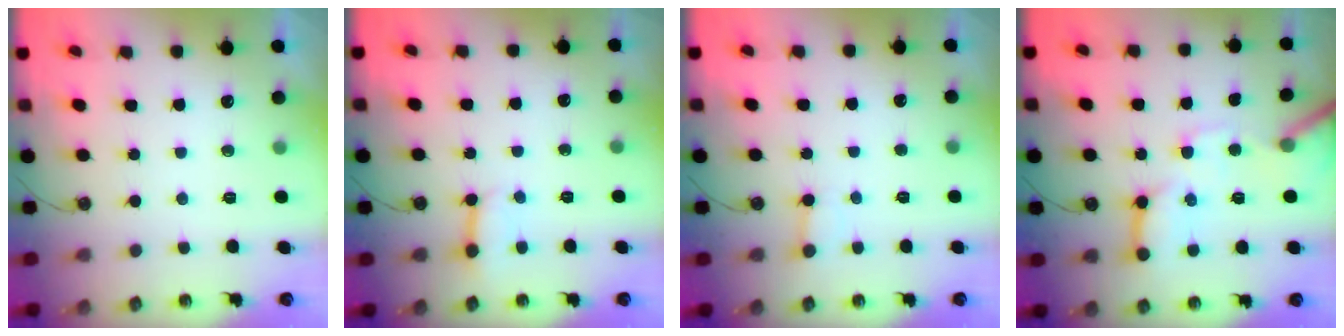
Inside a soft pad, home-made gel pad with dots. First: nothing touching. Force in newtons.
{"total": 3.3, "press": 3.3, "slide": 0.5}
{"total": 2.6, "press": 2.6, "slide": 0.2}
{"total": 13.9, "press": 13.8, "slide": 1.7}